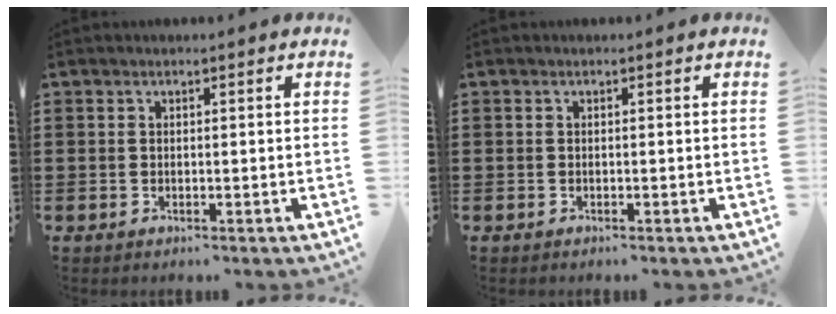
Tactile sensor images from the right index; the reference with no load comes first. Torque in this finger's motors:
{"motor_torque": [-0.31, 0.53, 0.00, 0.00]}